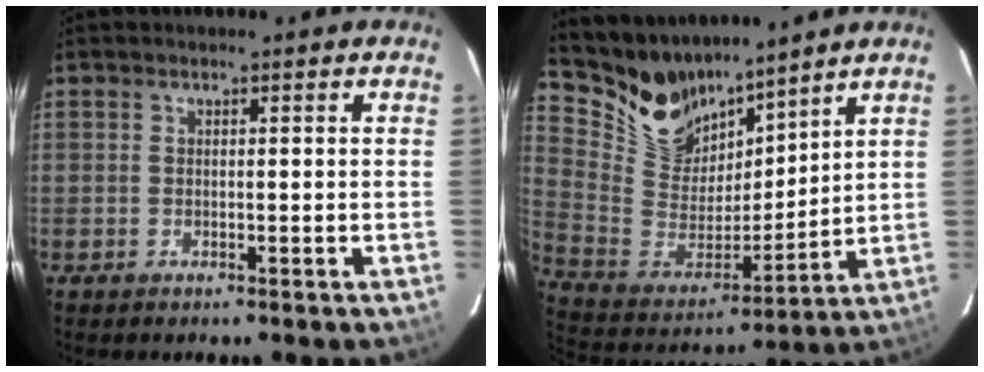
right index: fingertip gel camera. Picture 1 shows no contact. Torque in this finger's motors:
{"motor_torque": [-0.15, 0.78, 0.08, 0.00]}